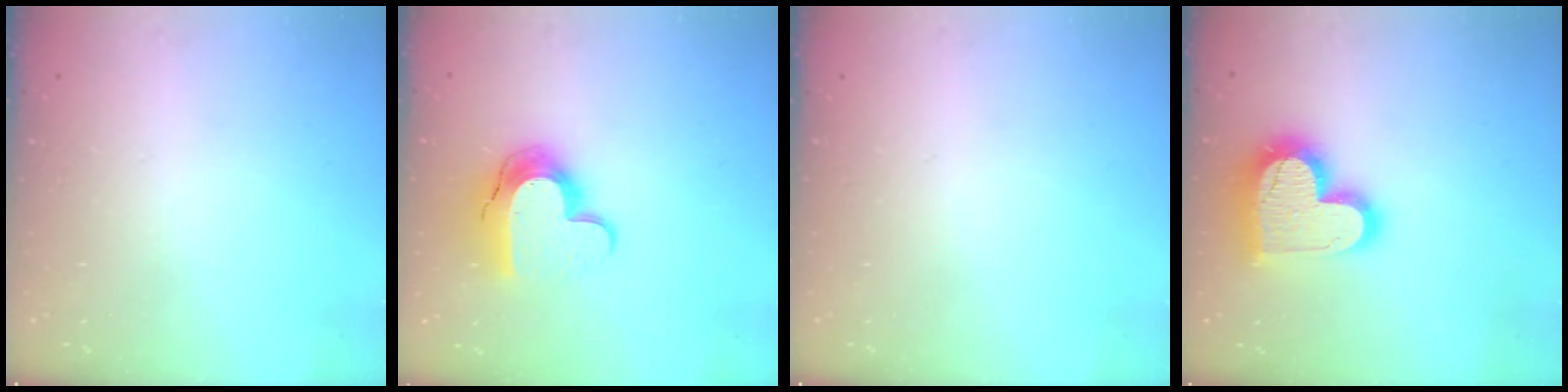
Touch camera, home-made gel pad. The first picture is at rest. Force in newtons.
{"total": 13.0, "press": 13.0, "slide": 1.0}
{"total": 0.0}
{"total": 19.4, "press": 19.3, "slide": 1.5}